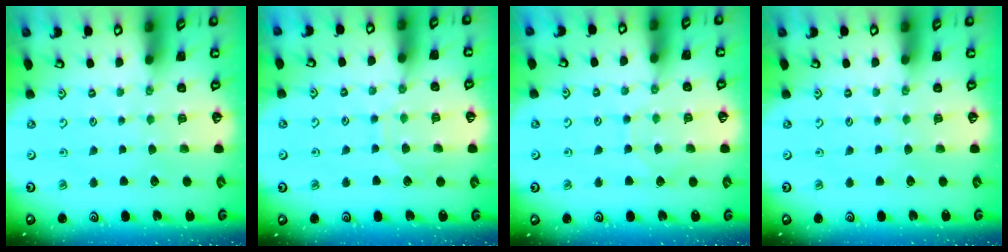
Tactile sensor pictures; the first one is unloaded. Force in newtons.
{"total": 7.9, "press": 7.9, "slide": 0.5}
{"total": 6.1, "press": 6.1, "slide": 0.6}
{"total": 0.0}